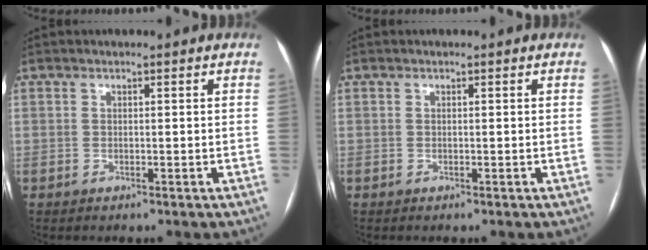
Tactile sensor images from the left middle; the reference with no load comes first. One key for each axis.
{"total": 0.0}